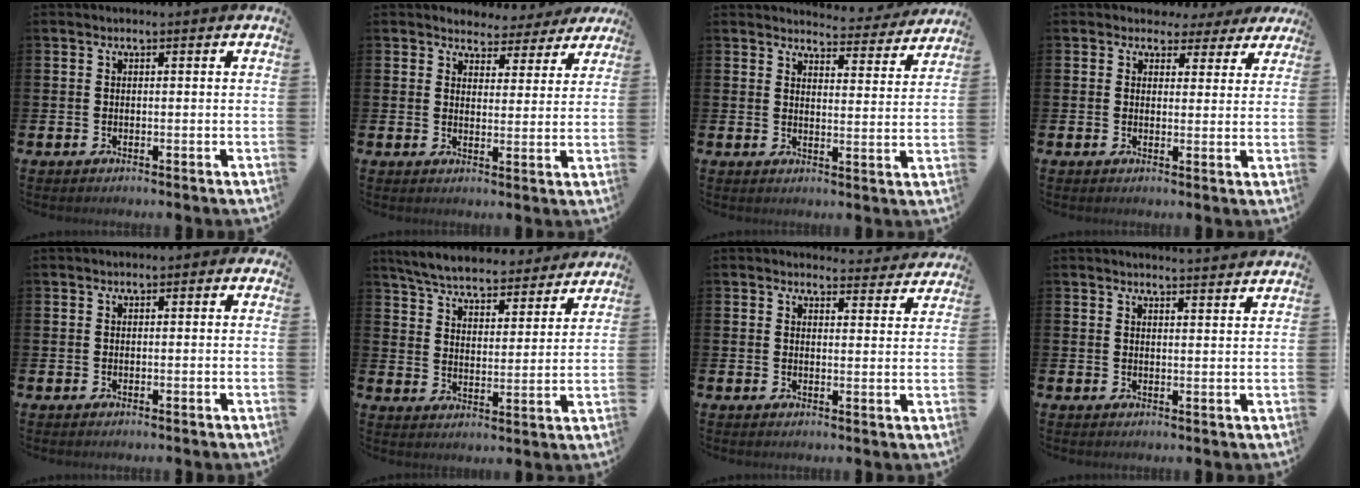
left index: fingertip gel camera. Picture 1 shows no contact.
{"total": 3.8, "force": [3.4, 1.7, 0.1], "torque": [-0.010, -0.025, 0.056]}
{"total": 4.2, "force": [4.1, 0.5, 0.2], "torque": [-0.008, -0.034, 0.070]}
{"total": 3.2, "force": [2.3, 2.2, 0.4], "torque": [-0.003, -0.013, 0.034]}
{"total": 0.5, "force": [-0.3, 0.4, 0.3], "torque": [-0.005, 0.003, -0.007]}
{"total": 6.2, "force": [6.0, 1.0, 1.2], "torque": [-0.056, -0.042, 0.104]}
{"total": 3.4, "force": [3.3, 0.5, 0.0], "torque": [0.001, -0.023, 0.059]}
{"total": 2.9, "force": [2.9, -0.4, -0.1], "torque": [0.005, -0.022, 0.051]}